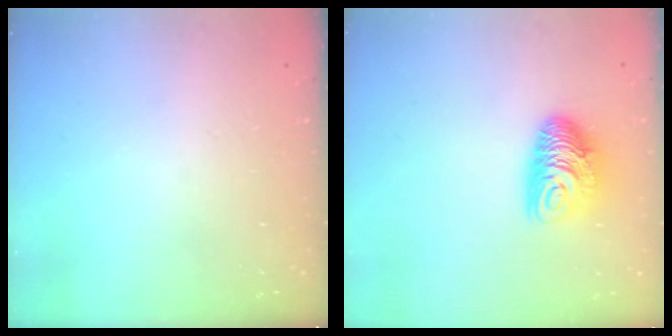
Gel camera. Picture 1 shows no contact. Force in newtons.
{"total": 9.8, "press": 9.8, "slide": 0.5}